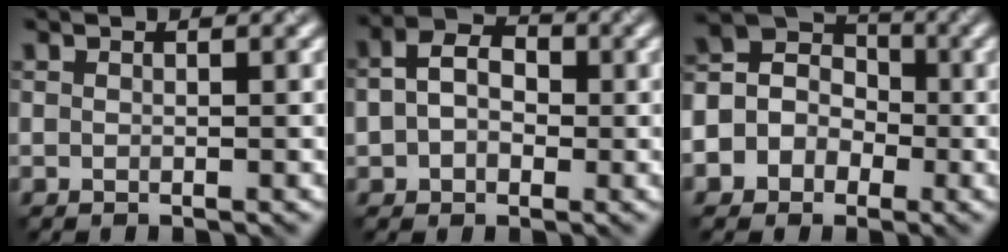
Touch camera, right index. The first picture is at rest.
{"total": 4.5, "force": [0.2, 3.4, 3.0], "torque": [-0.045, 0.012, -0.013]}
{"total": 6.1, "force": [-1.5, 5.5, 2.1], "torque": [-0.037, 0.015, -0.050]}